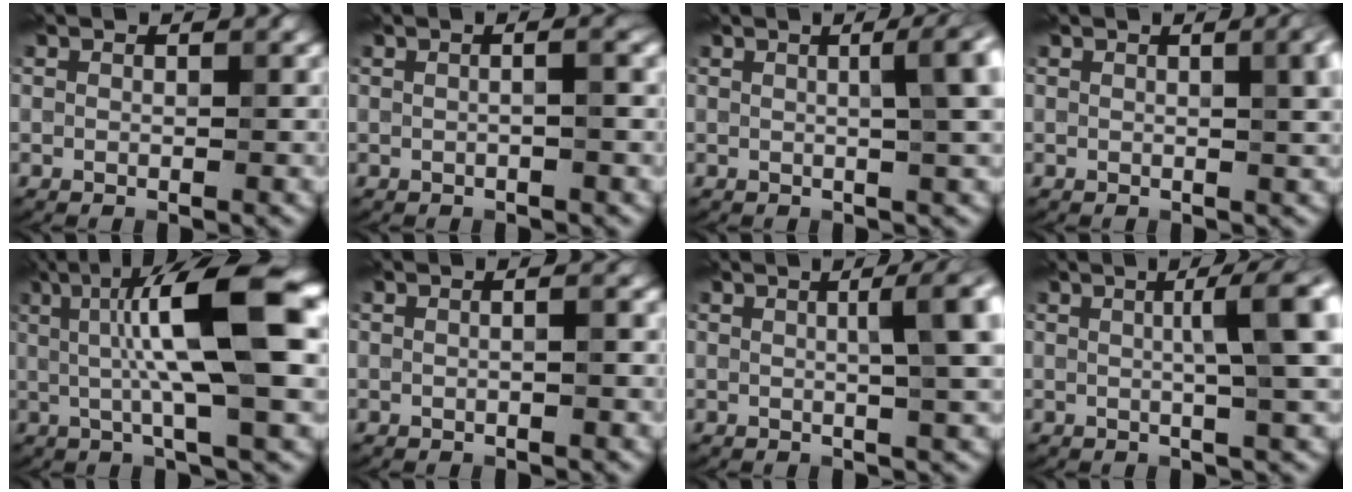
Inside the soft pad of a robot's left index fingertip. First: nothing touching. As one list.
[{"total": 2.4, "force": [0.4, 0.9, 2.2], "torque": [-0.013, 0.004, -0.010]}, {"total": 5.6, "force": [1.2, 2.0, 5.1], "torque": [-0.030, 0.030, 0.004]}, {"total": 4.1, "force": [0.8, 1.5, 3.7], "torque": [-0.031, 0.015, 0.011]}, {"total": 11.5, "force": [2.0, 2.1, 11.1], "torque": [-0.168, 0.017, 0.030]}, {"total": 1.4, "force": [0.2, 0.4, 1.3], "torque": [-0.008, -0.003, -0.006]}, {"total": 5.4, "force": [1.1, 1.4, 5.1], "torque": [-0.046, 0.024, 0.011]}, {"total": 6.2, "force": [1.2, 1.2, 6.0], "torque": [-0.063, 0.020, 0.018]}]